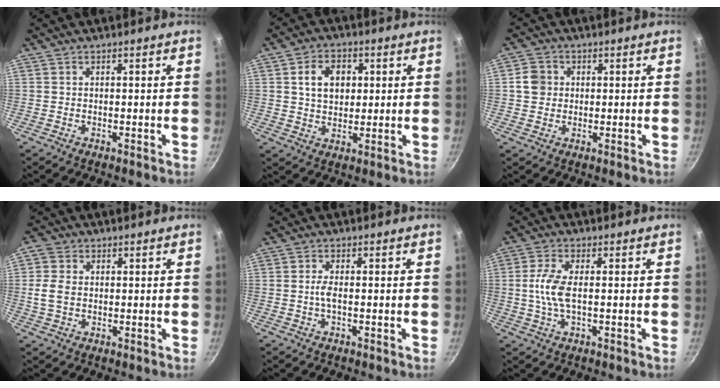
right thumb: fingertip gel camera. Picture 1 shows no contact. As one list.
[{"total": 7.9, "force": [1.8, 5.8, 5.0], "torque": [-0.064, 0.003, 0.028]}, {"total": 4.1, "force": [0.4, 3.8, 1.5], "torque": [-0.006, 0.007, 0.001]}, {"total": 5.0, "force": [0.2, 3.8, 3.3], "torque": [-0.057, 0.003, 0.000]}, {"total": 2.0, "force": [-0.4, 0.5, 1.9], "torque": [-0.046, 0.003, -0.012]}, {"total": 6.0, "force": [-0.2, 2.3, 5.6], "torque": [-0.129, 0.005, -0.008]}]